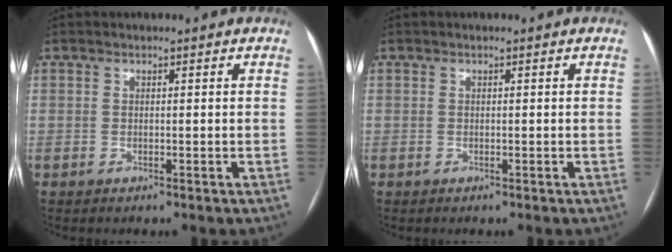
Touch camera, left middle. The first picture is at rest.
{"total": 0.0}